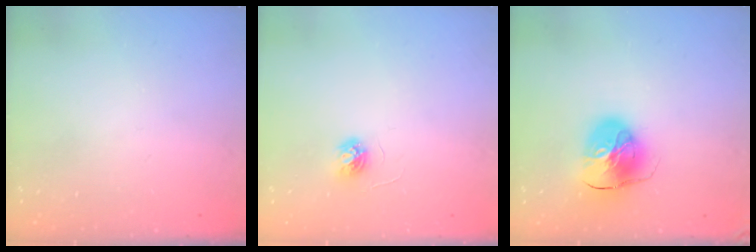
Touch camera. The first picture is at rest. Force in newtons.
{"total": 3.7, "press": 3.7, "slide": 0.3}
{"total": 11.2, "press": 11.1, "slide": 1.5}